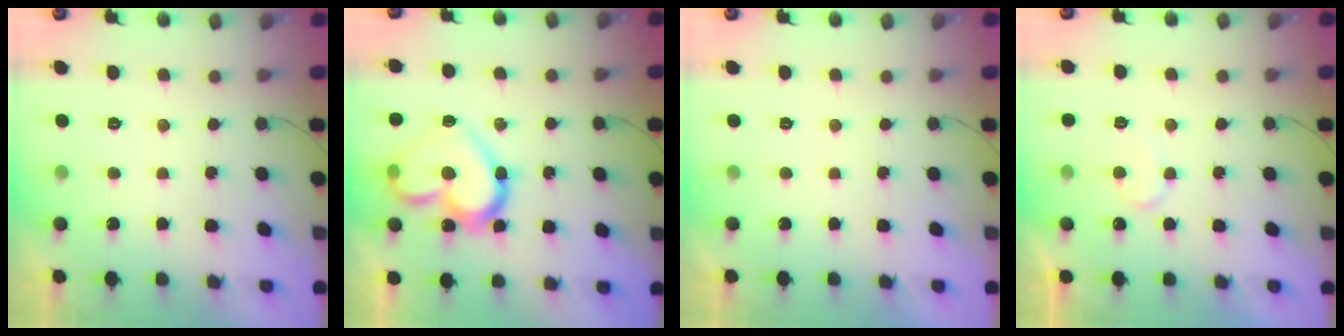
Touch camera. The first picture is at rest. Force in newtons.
{"total": 17.6, "press": 17.5, "slide": 1.2}
{"total": 1.7, "press": 1.7, "slide": 0.0}
{"total": 6.1, "press": 6.1, "slide": 0.4}